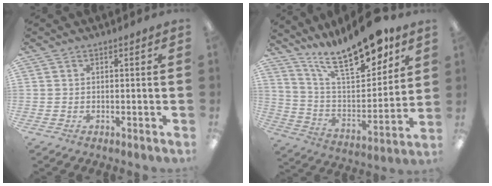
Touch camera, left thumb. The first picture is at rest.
{"total": 20.8, "force": [15.6, 6.8, 12.0], "torque": [-0.208, -0.102, 0.267]}